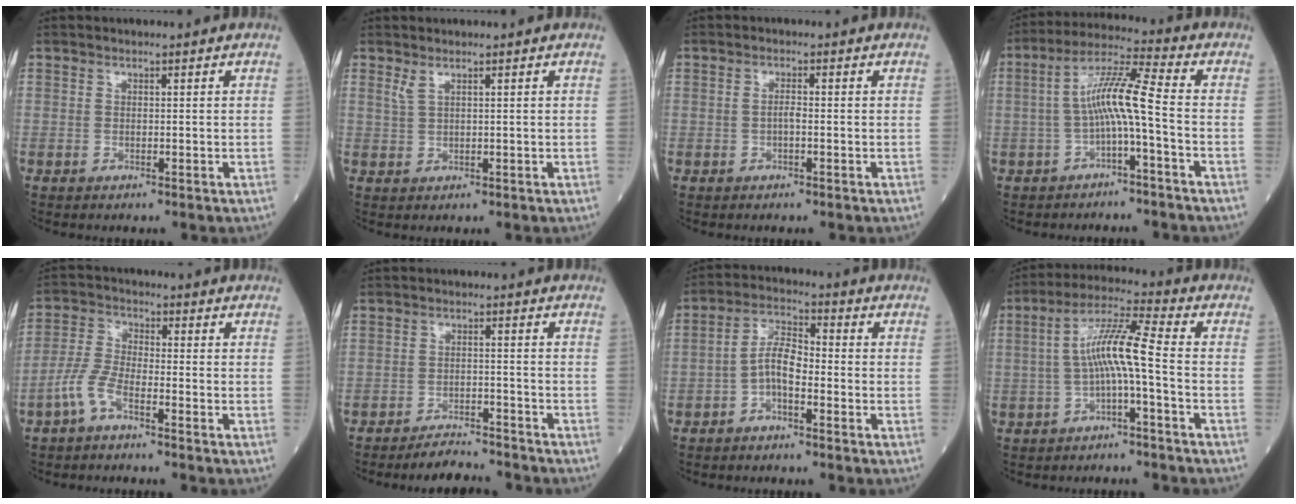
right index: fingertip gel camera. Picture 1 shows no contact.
{"total": 1.3, "force": [0.9, 0.0, 0.9], "torque": [-0.027, 0.000, 0.022]}
{"total": 1.4, "force": [-0.2, 0.3, 1.4], "torque": [-0.029, 0.001, -0.005]}
{"total": 7.9, "force": [-1.5, 0.1, 7.8], "torque": [-0.146, 0.028, -0.029]}
{"total": 5.1, "force": [-3.1, 1.3, 3.8], "torque": [-0.092, 0.003, -0.069]}
{"total": 6.0, "force": [-5.8, 0.6, 1.0], "torque": [-0.013, -0.006, -0.096]}
{"total": 5.4, "force": [-1.9, 2.0, 4.7], "torque": [-0.092, 0.016, -0.041]}
{"total": 8.0, "force": [-1.2, 0.2, 7.9], "torque": [-0.149, 0.027, -0.025]}